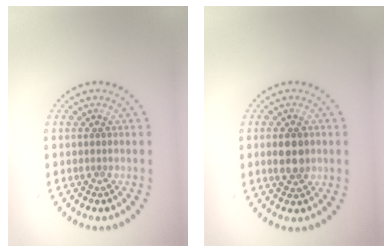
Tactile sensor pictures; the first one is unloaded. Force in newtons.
{"total": 2.7, "press": 2.7, "slide": 0.1}